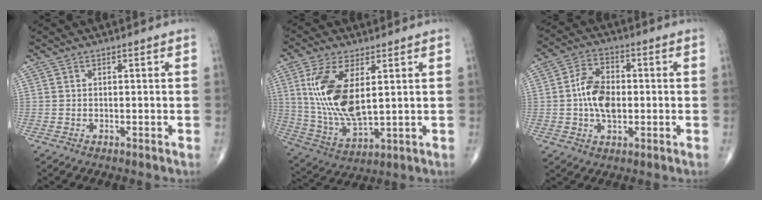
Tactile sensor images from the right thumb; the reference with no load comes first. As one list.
[{"total": 15.1, "force": [3.6, 6.6, 13.1], "torque": [-0.273, -0.021, 0.082]}, {"total": 9.0, "force": [-0.4, 5.5, 7.1], "torque": [-0.117, 0.011, -0.012]}]